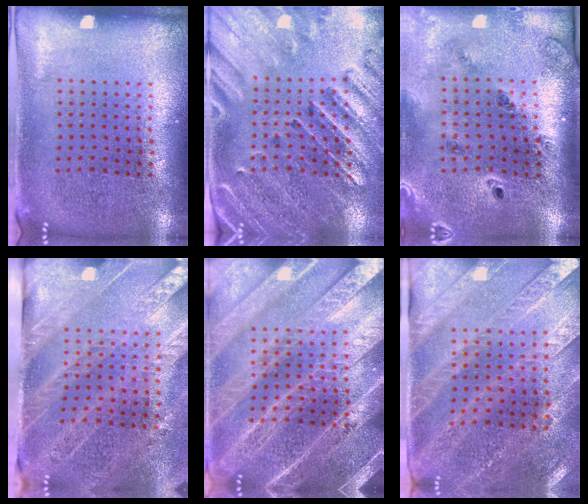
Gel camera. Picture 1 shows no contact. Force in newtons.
{"total": 2.9, "press": 2.7, "slide": 1.0}
{"total": 1.4, "press": 1.4, "slide": 0.3}
{"total": 3.4, "press": 2.9, "slide": 1.8}
{"total": 5.4, "press": 5.3, "slide": 0.7}
{"total": 2.9, "press": 2.7, "slide": 1.1}